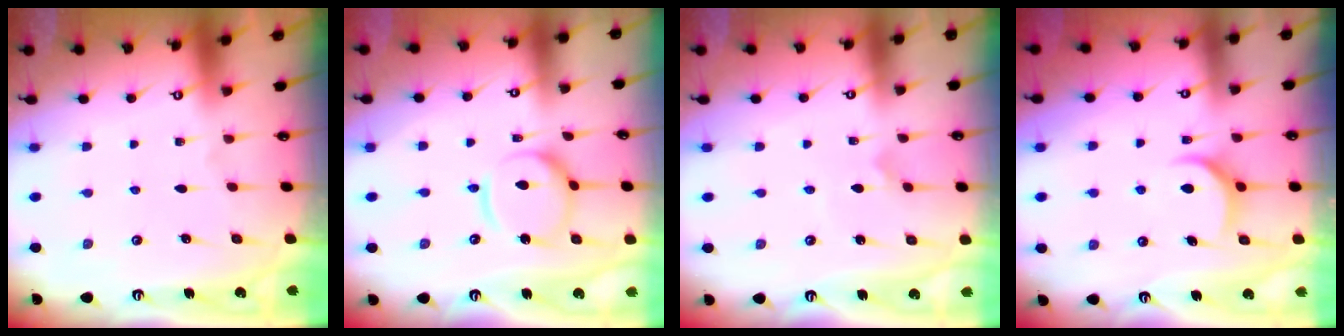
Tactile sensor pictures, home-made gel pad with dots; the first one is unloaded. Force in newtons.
{"total": 11.8, "press": 11.7, "slide": 1.2}
{"total": 2.9, "press": 2.9, "slide": 0.1}
{"total": 6.6, "press": 6.6, "slide": 0.4}